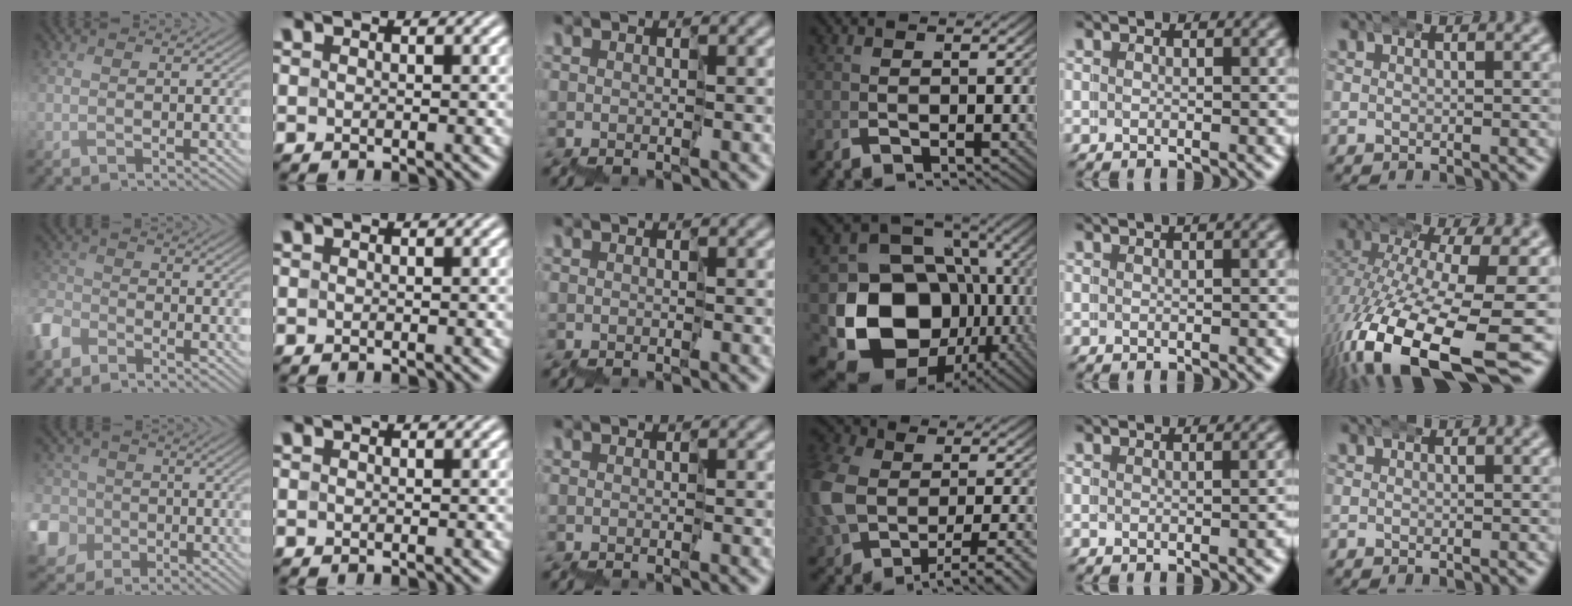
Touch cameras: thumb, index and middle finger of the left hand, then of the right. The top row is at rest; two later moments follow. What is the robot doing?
{"motion": "wrap", "object": "belt"}